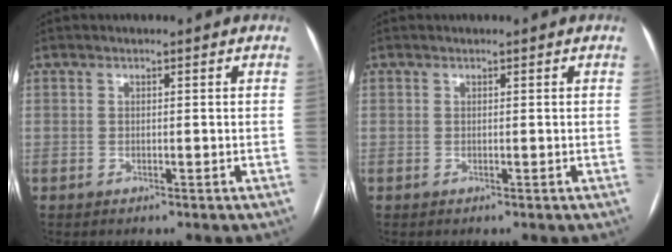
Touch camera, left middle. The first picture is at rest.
{"total": 0.0}